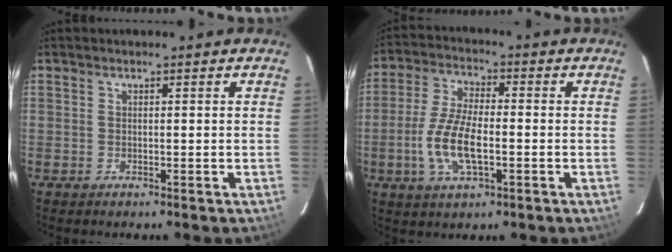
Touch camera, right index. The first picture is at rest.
{"total": 10.4, "force": [-2.6, 3.9, 9.3], "torque": [-0.194, -0.001, -0.052]}